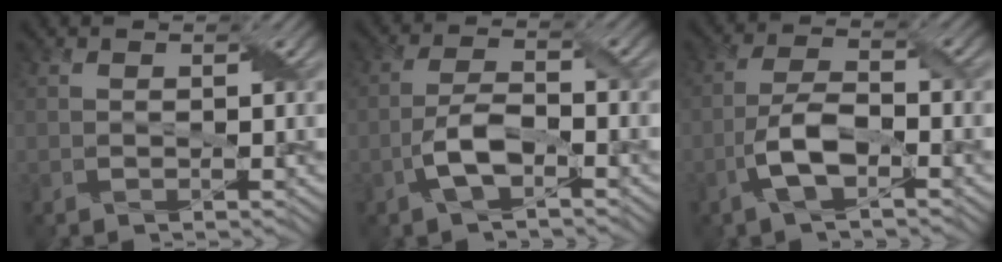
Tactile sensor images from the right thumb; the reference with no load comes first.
{"total": 5.0, "force": [-2.4, 1.8, 4.0], "torque": [-0.088, 0.007, -0.050]}
{"total": 6.0, "force": [-2.7, 2.1, 4.9], "torque": [-0.103, 0.008, -0.060]}